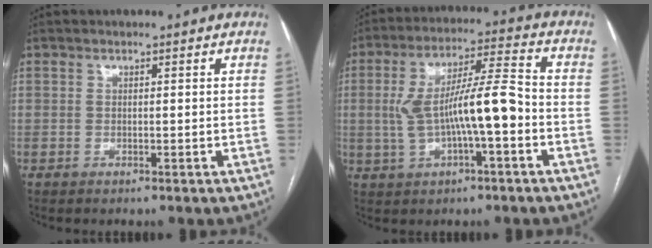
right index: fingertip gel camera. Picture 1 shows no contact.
{"total": 11.6, "force": [-1.6, 2.0, 11.3], "torque": [-0.211, 0.025, -0.024]}